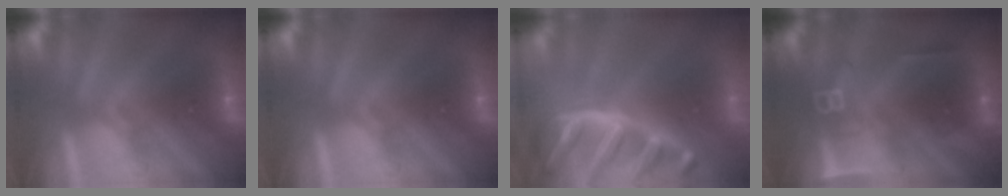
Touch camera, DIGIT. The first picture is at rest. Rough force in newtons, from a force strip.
{"total": 0.0}
{"total": 8.2}
{"total": 2.5}